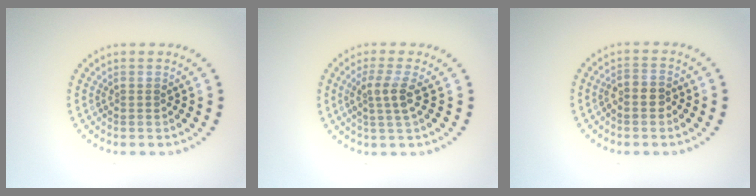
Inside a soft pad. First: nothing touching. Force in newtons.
{"total": 2.5, "press": 1.9, "slide": 1.6}
{"total": 2.0, "press": 1.8, "slide": 0.8}